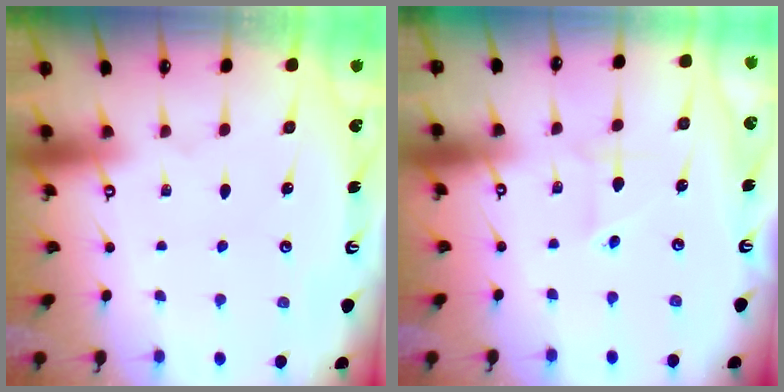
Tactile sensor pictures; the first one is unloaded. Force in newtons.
{"total": 2.6, "press": 2.5, "slide": 0.9}